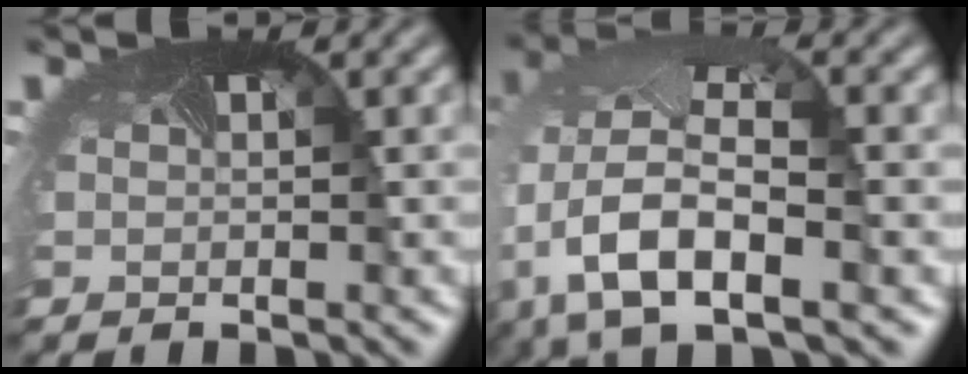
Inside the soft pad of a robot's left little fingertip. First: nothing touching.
{"total": 10.7, "force": [-2.9, 5.9, 8.4], "torque": [-0.205, -0.020, -0.046]}